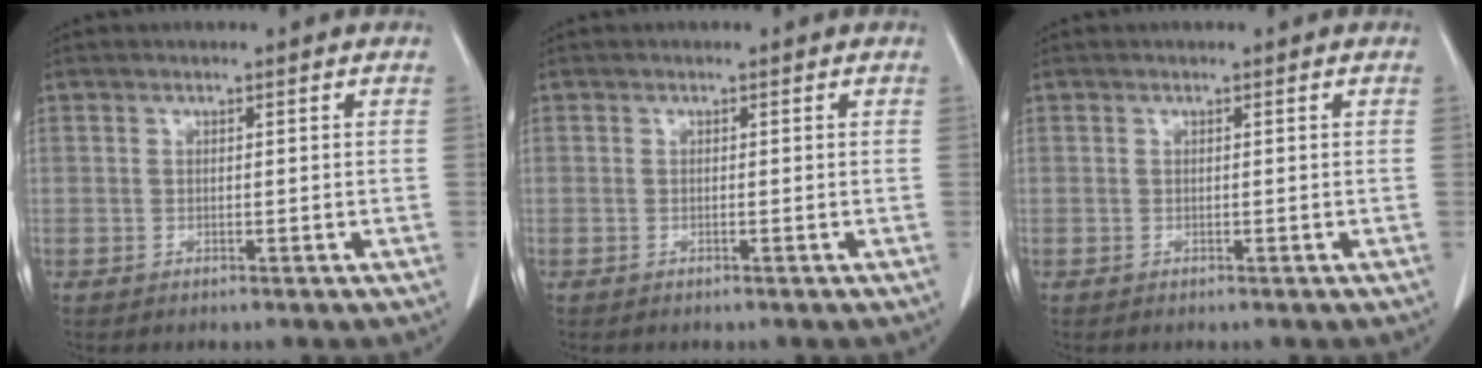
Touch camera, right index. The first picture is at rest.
{"total": 0.0}
{"total": 0.0}